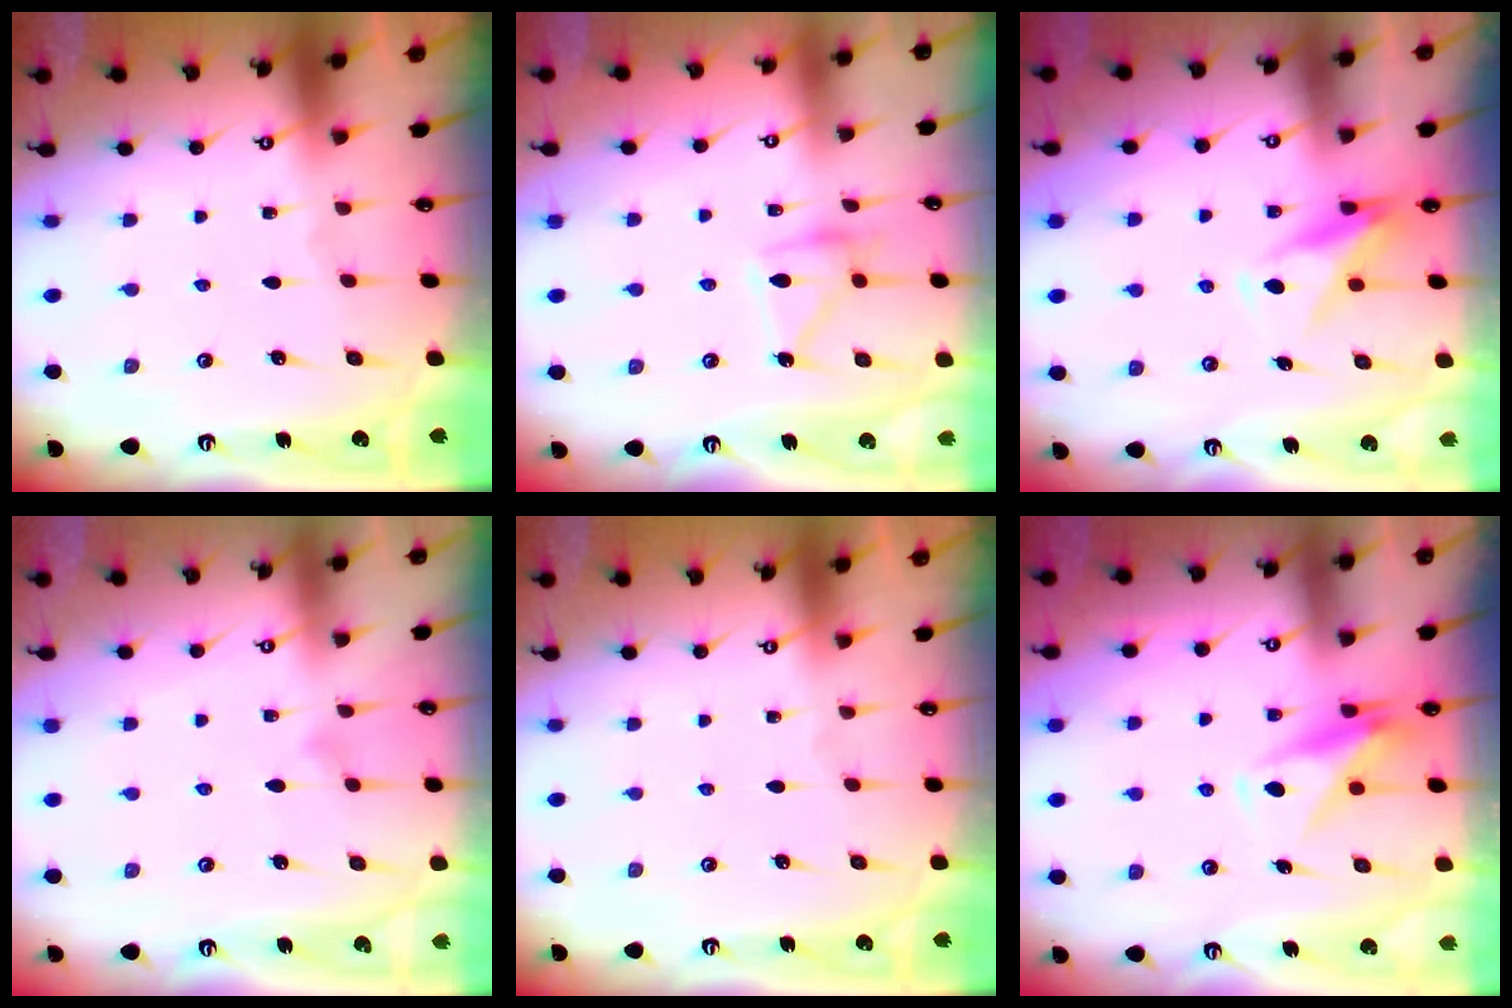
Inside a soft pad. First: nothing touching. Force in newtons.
{"total": 13.5, "press": 13.5, "slide": 0.8}
{"total": 9.9, "press": 9.9, "slide": 0.9}
{"total": 8.1, "press": 8.1, "slide": 0.5}
{"total": 0.0}
{"total": 10.4, "press": 10.4, "slide": 0.8}